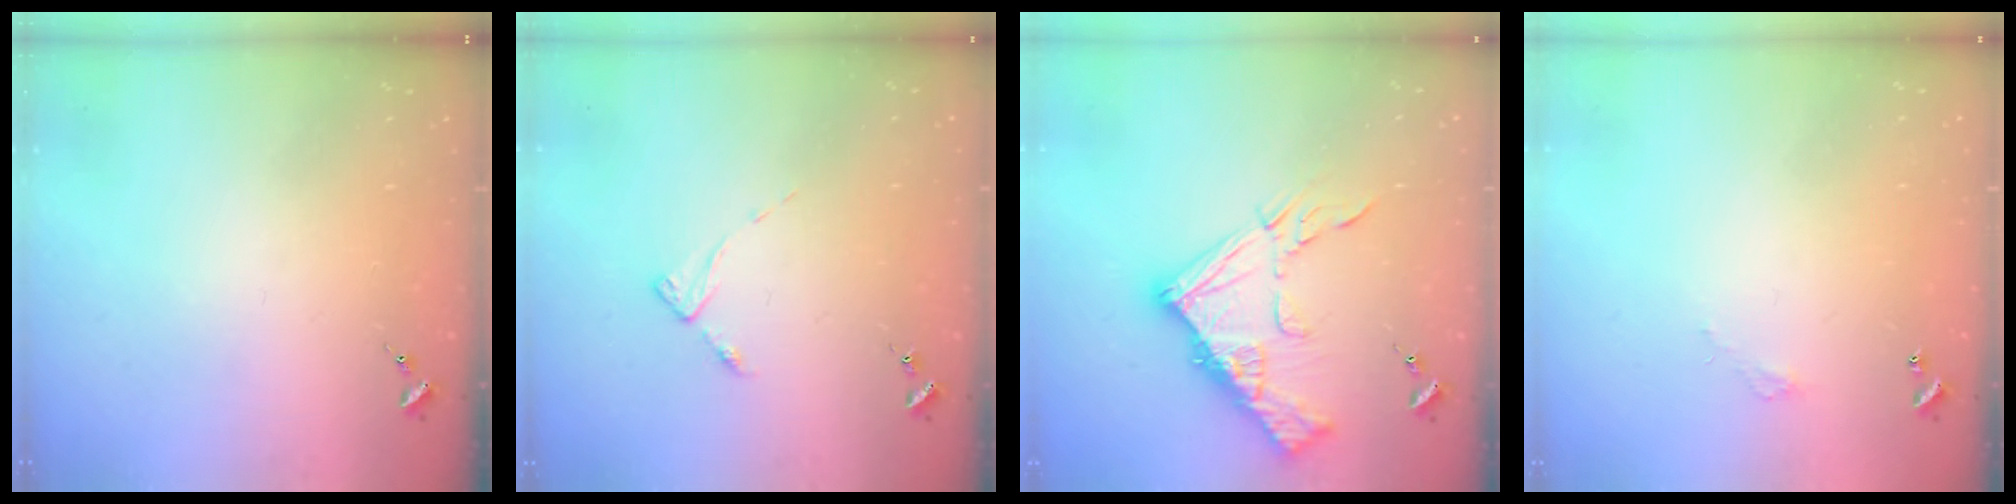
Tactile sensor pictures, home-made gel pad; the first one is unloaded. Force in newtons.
{"total": 3.1, "press": 3.1, "slide": 0.4}
{"total": 16.7, "press": 16.6, "slide": 1.8}
{"total": 2.7, "press": 2.7, "slide": 0.2}